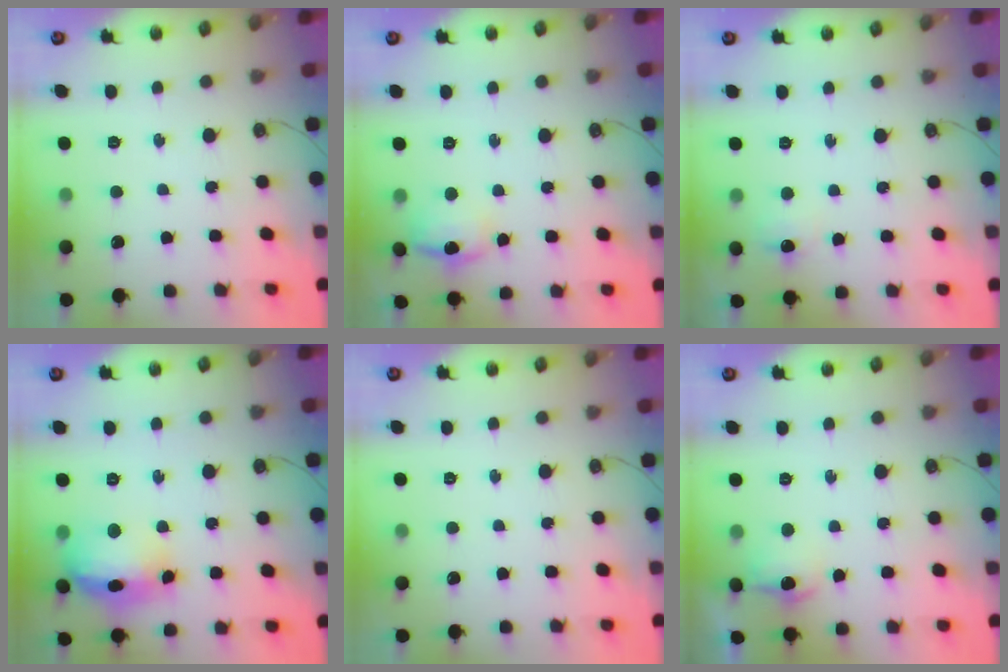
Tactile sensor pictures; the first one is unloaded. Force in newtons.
{"total": 10.5, "press": 10.5, "slide": 0.8}
{"total": 6.6, "press": 6.6, "slide": 0.7}
{"total": 16.4, "press": 16.2, "slide": 1.9}
{"total": 0.0}
{"total": 8.2, "press": 8.2, "slide": 0.8}